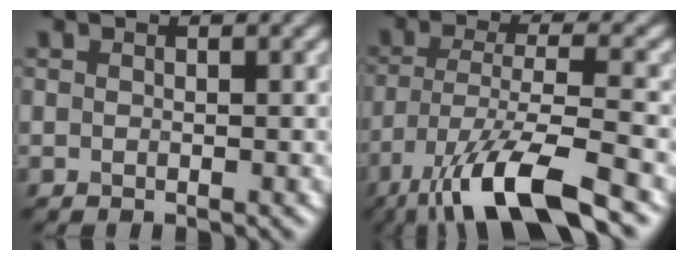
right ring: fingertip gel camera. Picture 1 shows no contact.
{"total": 10.2, "force": [-6.2, 2.5, 7.8], "torque": [-0.142, -0.007, -0.111]}